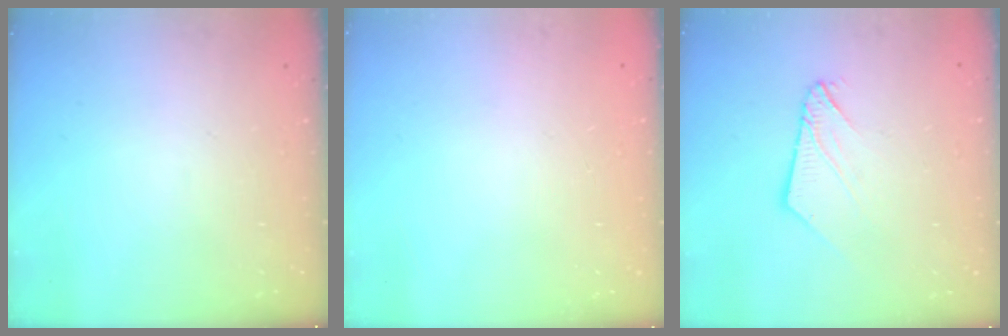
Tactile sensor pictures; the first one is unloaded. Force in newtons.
{"total": 0.0}
{"total": 7.5, "press": 7.5, "slide": 0.6}